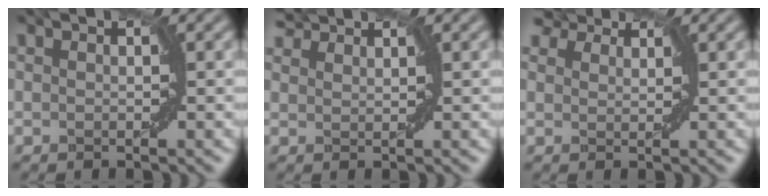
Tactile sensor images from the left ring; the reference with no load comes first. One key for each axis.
{"total": 2.5, "fx": 2.4, "fy": 0.5, "fz": 0.5, "tx": -0.012, "ty": 0.009, "tz": 0.043}
{"total": 4.8, "fx": 3.9, "fy": 2.2, "fz": 1.8, "tx": -0.051, "ty": 0.010, "tz": 0.059}